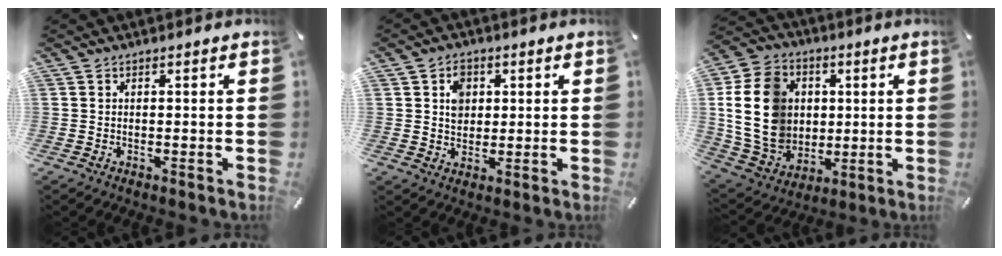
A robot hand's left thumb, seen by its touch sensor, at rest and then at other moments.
{"total": 5.1, "force": [1.3, 4.4, 2.2], "torque": [-0.030, 0.000, 0.018]}
{"total": 18.3, "force": [1.7, 15.3, 9.9], "torque": [-0.212, 0.001, 0.035]}